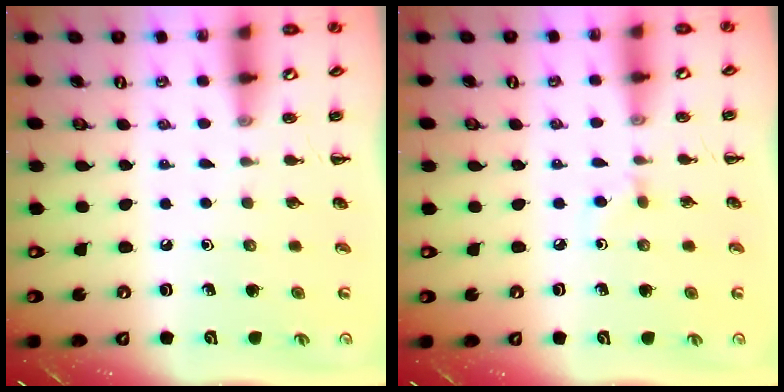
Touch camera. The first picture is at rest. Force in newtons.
{"total": 4.1, "press": 3.8, "slide": 1.6}